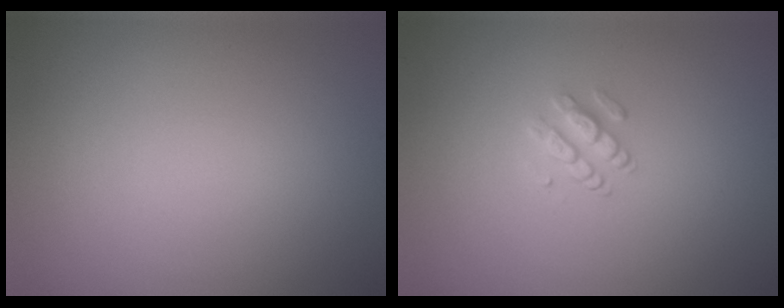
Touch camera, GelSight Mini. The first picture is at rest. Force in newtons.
{"total": 1.5, "press": 1.1, "slide": 1.0}